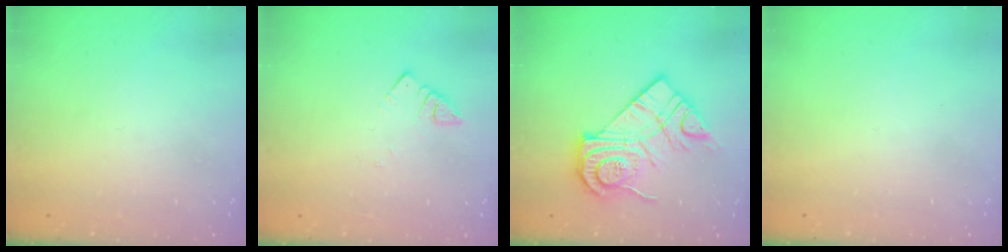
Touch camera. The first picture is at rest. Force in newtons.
{"total": 2.4, "press": 2.4, "slide": 0.4}
{"total": 15.5, "press": 15.4, "slide": 1.2}
{"total": 1.7, "press": 1.7, "slide": 0.1}